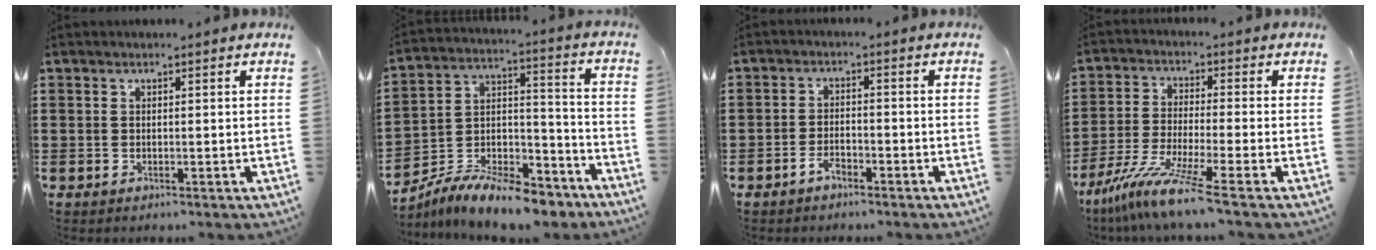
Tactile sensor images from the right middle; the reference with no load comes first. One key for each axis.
{"total": 9.5, "fx": -8.6, "fy": 1.8, "fz": 3.5, "tx": -0.056, "ty": 0.021, "tz": -0.167}
{"total": 2.6, "fx": -2.2, "fy": 1.1, "fz": 1.0, "tx": -0.028, "ty": 0.002, "tz": -0.045}
{"total": 8.2, "fx": -6.2, "fy": -0.7, "fz": 5.3, "tx": -0.118, "ty": -0.022, "tz": -0.124}